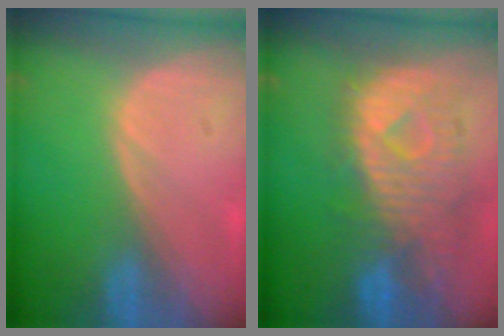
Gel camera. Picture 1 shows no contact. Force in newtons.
{"total": 10.8, "press": 9.6, "slide": 5.0}